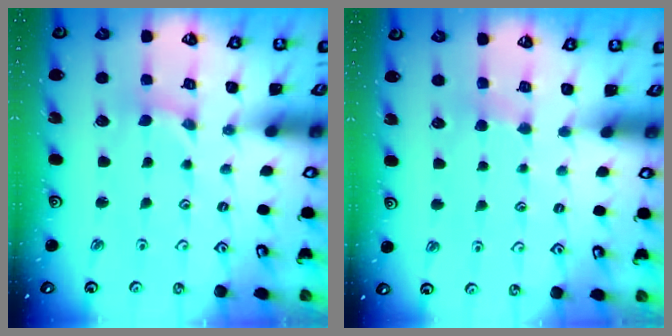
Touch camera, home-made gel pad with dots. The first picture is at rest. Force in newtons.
{"total": 2.4, "press": 2.3, "slide": 0.4}